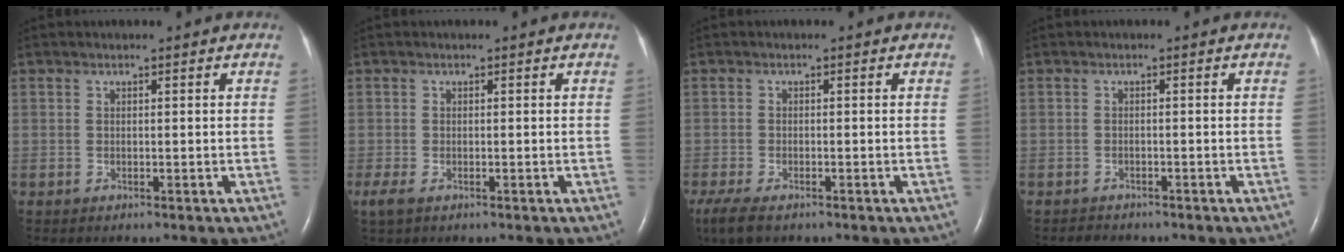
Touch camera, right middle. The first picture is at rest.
{"total": 2.4, "force": [-1.3, 1.1, 1.7], "torque": [-0.045, -0.007, -0.022]}
{"total": 6.3, "force": [-4.4, 2.4, 3.8], "torque": [-0.075, -0.017, -0.074]}
{"total": 1.9, "force": [-1.7, 0.8, 0.2], "torque": [-0.009, -0.002, -0.024]}